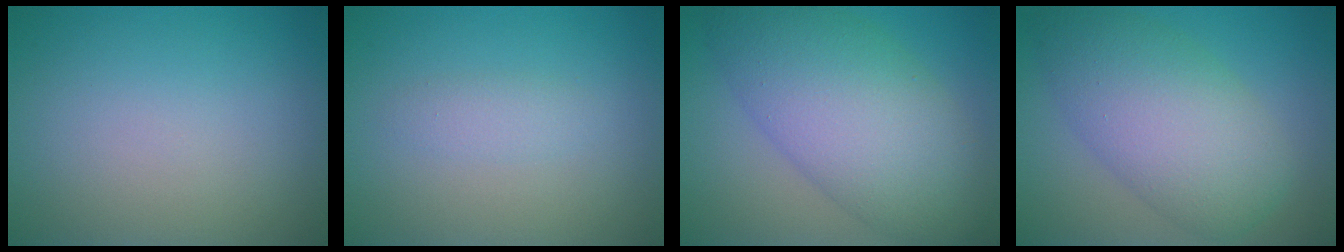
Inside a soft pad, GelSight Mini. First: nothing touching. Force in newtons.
{"total": 1.5, "press": 1.5, "slide": 0.1}
{"total": 10.0, "press": 10.0, "slide": 0.0}
{"total": 7.9, "press": 7.9, "slide": 0.2}